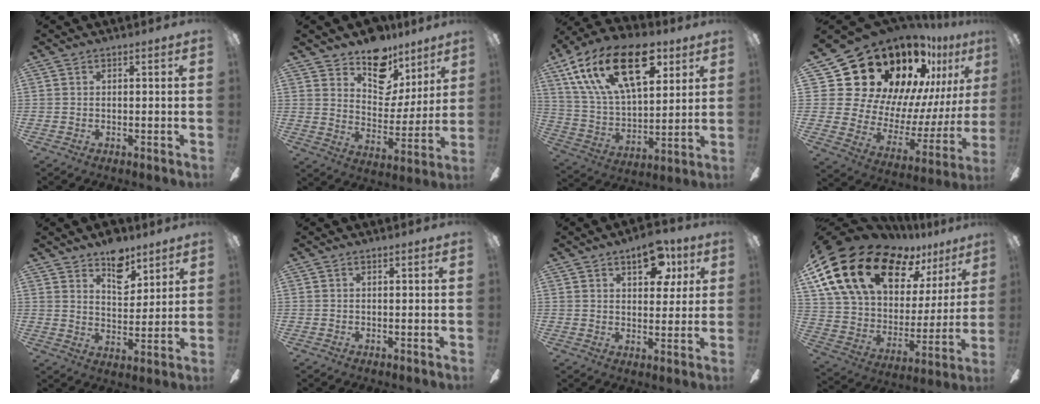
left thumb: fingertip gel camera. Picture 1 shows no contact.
{"total": 14.3, "force": [10.9, 7.9, 4.6], "torque": [-0.077, -0.081, 0.203]}
{"total": 25.7, "force": [12.2, 13.4, 18.2], "torque": [-0.340, -0.047, 0.207]}
{"total": 27.0, "force": [19.4, 15.0, 11.2], "torque": [-0.159, -0.171, 0.386]}
{"total": 9.5, "force": [6.6, 5.3, 4.4], "torque": [-0.049, -0.033, 0.116]}
{"total": 0.0}
{"total": 10.5, "force": [5.4, 5.8, 6.9], "torque": [-0.071, -0.018, 0.088]}
{"total": 24.2, "force": [14.7, 13.5, 13.7], "torque": [-0.271, -0.085, 0.277]}